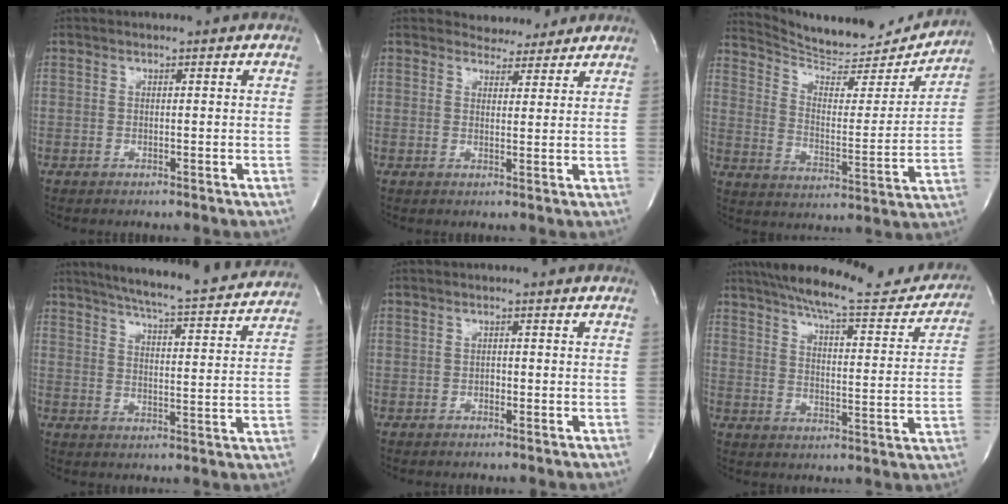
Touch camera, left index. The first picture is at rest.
{"total": 4.0, "force": [3.7, 1.4, 0.0], "torque": [0.000, -0.001, 0.048]}
{"total": 18.6, "force": [17.9, 2.8, 3.9], "torque": [-0.062, -0.039, 0.256]}
{"total": 21.3, "force": [19.5, 1.8, 8.4], "torque": [-0.133, -0.027, 0.248]}
{"total": 0.6, "force": [-0.2, 0.4, 0.3], "torque": [-0.003, 0.003, -0.006]}
{"total": 22.3, "force": [19.8, 3.7, 9.6], "torque": [-0.141, -0.030, 0.252]}